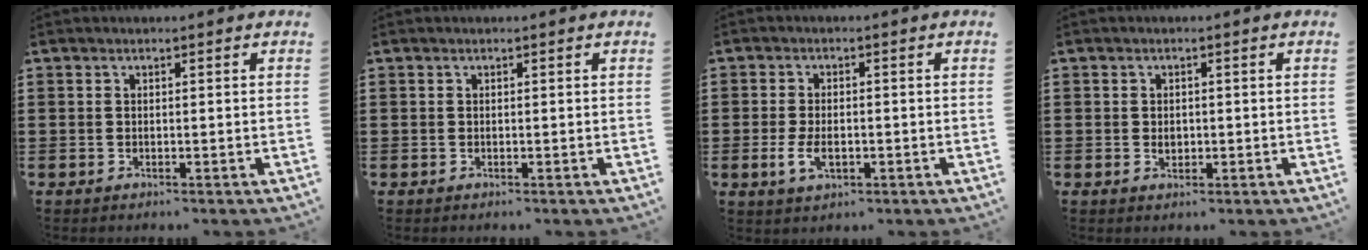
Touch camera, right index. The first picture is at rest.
{"total": 0.0}
{"total": 3.7, "force": [-0.9, 2.0, 3.0], "torque": [-0.069, -0.005, -0.017]}
{"total": 1.5, "force": [0.0, 1.1, 1.0], "torque": [-0.020, 0.006, -0.001]}